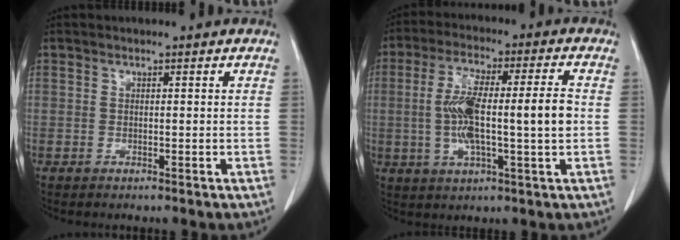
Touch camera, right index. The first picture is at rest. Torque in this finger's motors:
{"motor_torque": [0.83, -0.02, 0.39, 0.21]}